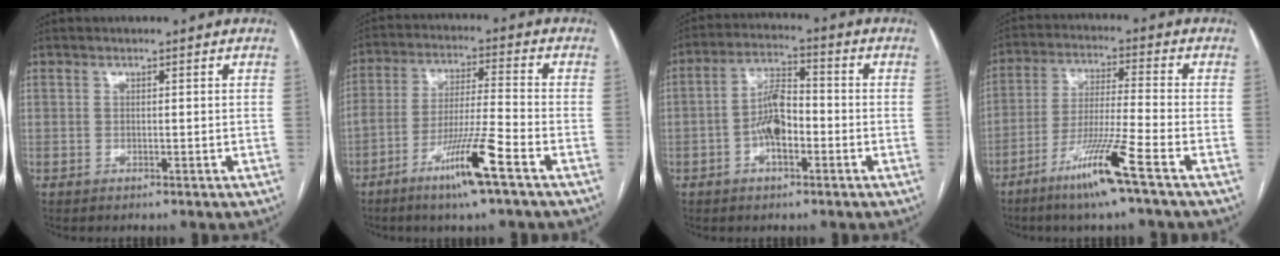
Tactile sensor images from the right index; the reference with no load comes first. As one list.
[{"total": 10.7, "force": [-6.0, -0.4, 8.9], "torque": [-0.167, -0.012, -0.111]}, {"total": 6.9, "force": [-1.8, 2.9, 6.0], "torque": [-0.120, 0.020, -0.033]}, {"total": 11.0, "force": [-6.4, -1.0, 8.8], "torque": [-0.169, -0.024, -0.123]}]